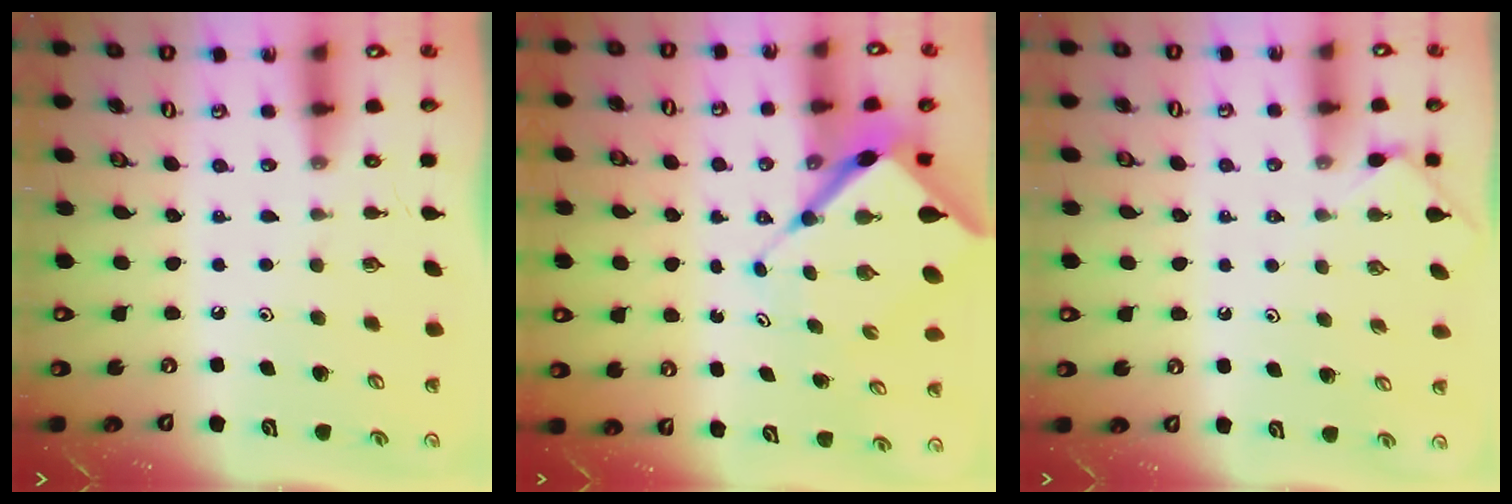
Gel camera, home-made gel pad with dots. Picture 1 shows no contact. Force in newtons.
{"total": 10.6, "press": 10.6, "slide": 1.0}
{"total": 2.4, "press": 2.4, "slide": 0.5}